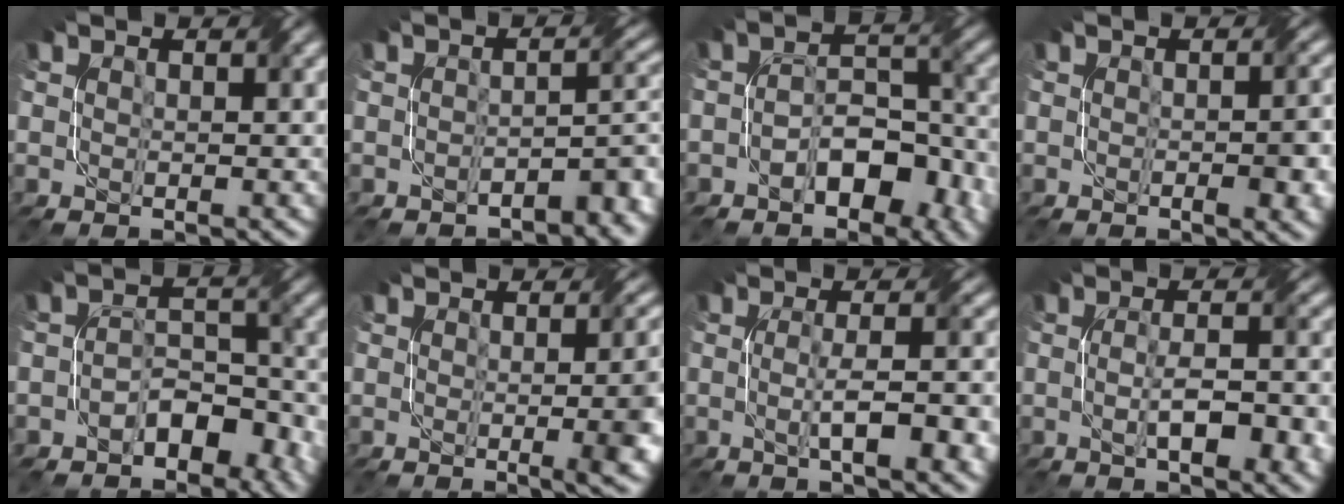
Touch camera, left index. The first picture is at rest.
{"total": 3.8, "force": [-2.4, 1.3, 2.7], "torque": [-0.040, 0.005, -0.036]}
{"total": 5.6, "force": [-2.7, 3.0, 3.9], "torque": [-0.056, 0.008, -0.045]}
{"total": 3.8, "force": [-0.7, 1.0, 3.6], "torque": [-0.039, 0.003, -0.008]}
{"total": 4.6, "force": [-2.6, 2.6, 2.8], "torque": [-0.034, 0.005, -0.043]}
{"total": 8.2, "force": [-0.6, 3.0, 7.6], "torque": [-0.049, 0.005, -0.008]}
{"total": 6.6, "force": [-1.0, 1.4, 6.4], "torque": [-0.089, 0.001, -0.015]}
{"total": 5.9, "force": [-1.2, 1.4, 5.5], "torque": [-0.089, -0.003, -0.016]}